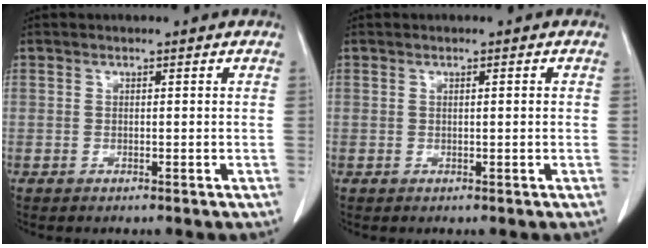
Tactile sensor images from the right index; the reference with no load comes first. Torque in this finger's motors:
{"motor_torque": [-0.13, 0.08, -0.03, -0.01]}